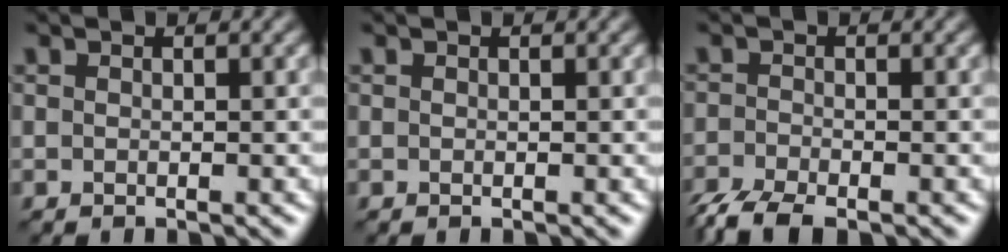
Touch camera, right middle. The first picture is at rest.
{"total": 0.0}
{"total": 4.6, "force": [-3.6, 1.4, 2.5], "torque": [-0.046, -0.014, -0.076]}